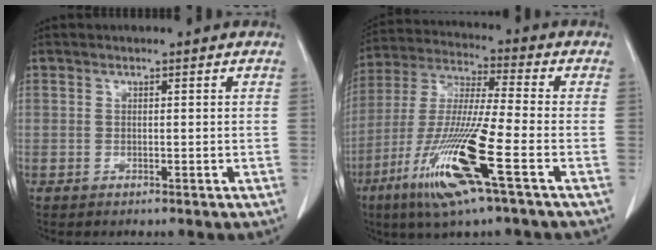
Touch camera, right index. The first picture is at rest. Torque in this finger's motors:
{"motor_torque": [2.03, -0.09, 0.63, 0.21]}